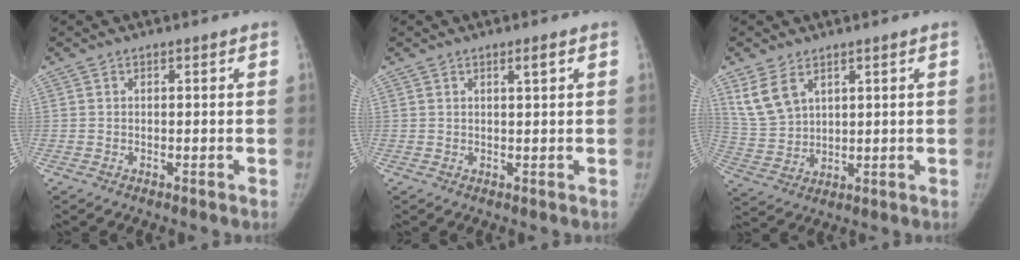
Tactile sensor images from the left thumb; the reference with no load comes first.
{"total": 1.1, "force": [0.7, -0.1, 0.9], "torque": [-0.015, -0.005, 0.011]}
{"total": 7.1, "force": [4.2, 4.3, 3.8], "torque": [-0.071, -0.013, 0.100]}